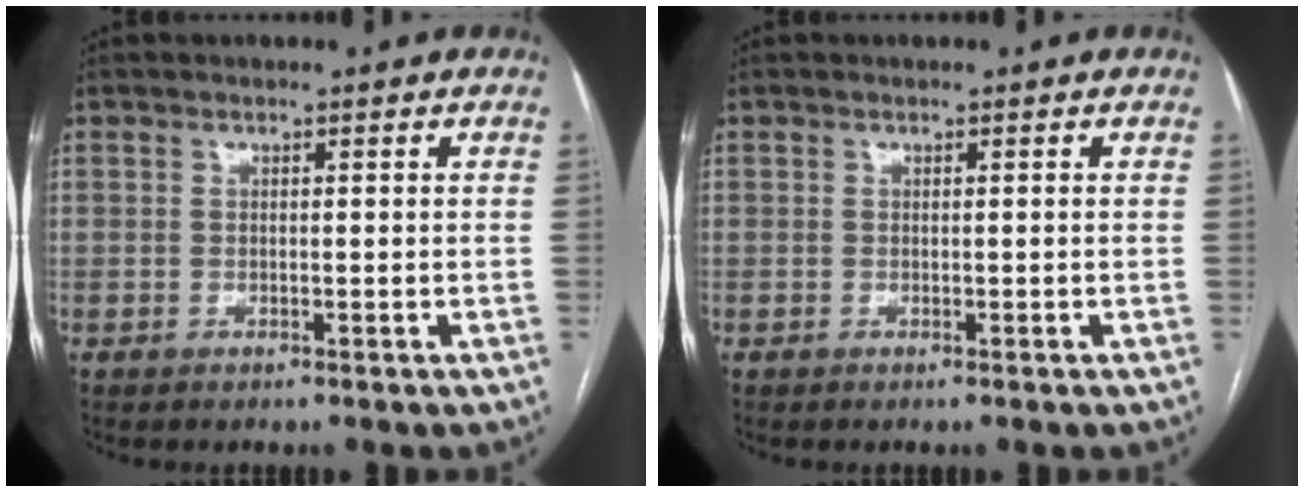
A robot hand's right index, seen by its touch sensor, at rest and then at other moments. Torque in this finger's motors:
{"motor_torque": [0.05, 0.07, -0.03, 0.01]}